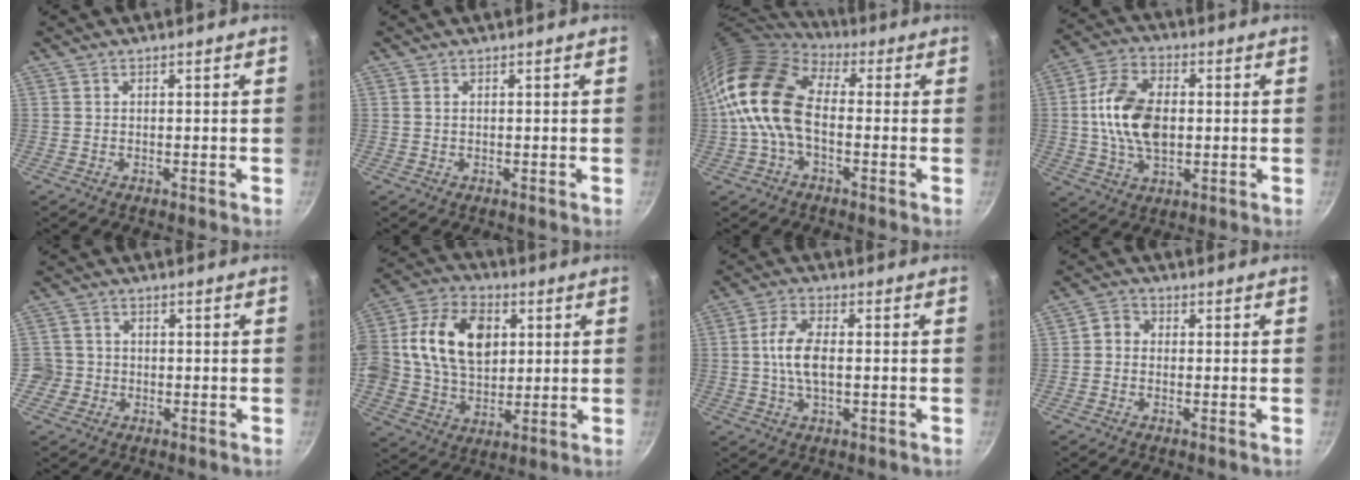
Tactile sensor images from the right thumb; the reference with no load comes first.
{"total": 0.6, "force": [0.2, 0.4, 0.4], "torque": [-0.008, 0.001, 0.005]}
{"total": 14.9, "force": [-0.6, 9.4, 11.6], "torque": [-0.200, 0.030, -0.029]}
{"total": 13.6, "force": [0.5, 8.5, 10.6], "torque": [-0.180, 0.014, 0.002]}
{"total": 4.4, "force": [-1.0, 4.2, 0.9], "torque": [0.006, 0.015, -0.019]}
{"total": 20.9, "force": [4.1, 14.9, 14.1], "torque": [-0.238, 0.018, 0.063]}
{"total": 7.5, "force": [0.0, 3.7, 6.5], "torque": [-0.129, 0.012, -0.005]}
{"total": 2.9, "force": [-0.3, 2.6, 1.4], "torque": [-0.017, 0.008, -0.017]}